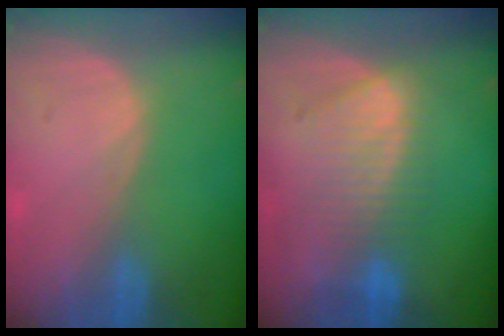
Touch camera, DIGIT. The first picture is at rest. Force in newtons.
{"total": 7.4, "press": 7.3, "slide": 1.3}